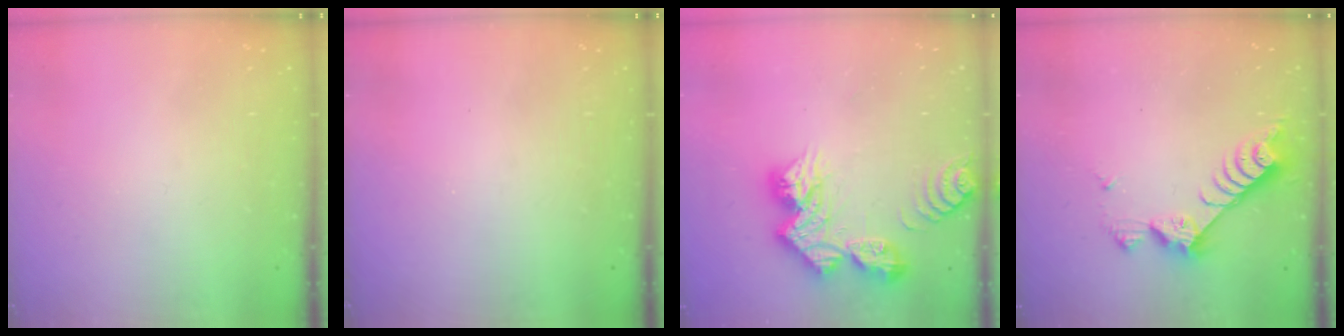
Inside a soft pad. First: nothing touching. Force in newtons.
{"total": 0.0}
{"total": 14.1, "press": 14.1, "slide": 1.3}
{"total": 7.6, "press": 7.6, "slide": 0.6}